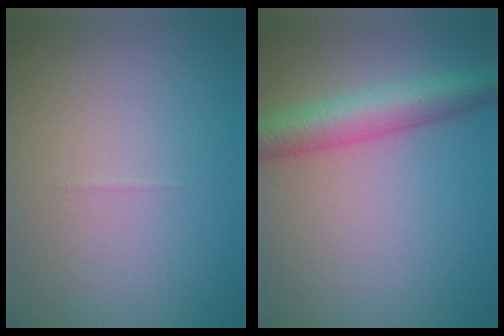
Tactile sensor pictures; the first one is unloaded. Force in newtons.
{"total": 5.2, "press": 5.2, "slide": 0.2}